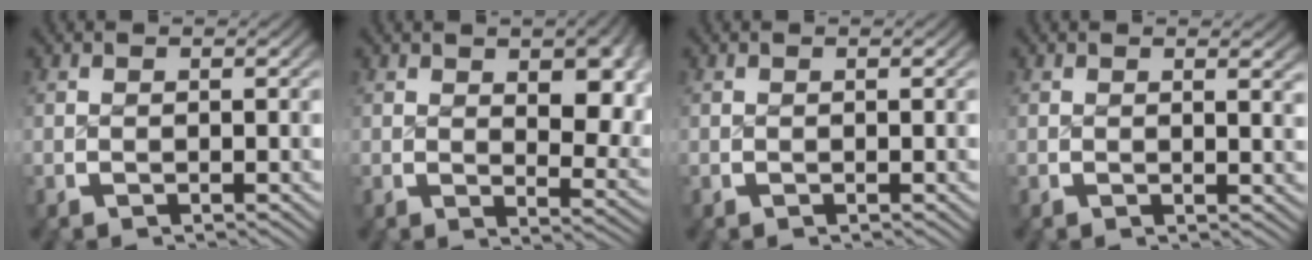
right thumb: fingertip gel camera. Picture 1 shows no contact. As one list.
[{"total": 4.4, "force": [1.6, 1.9, 3.6], "torque": [-0.036, -0.014, 0.028]}, {"total": 0.0}, {"total": 1.1, "force": [0.7, 0.1, 0.9], "torque": [-0.010, -0.005, 0.010]}]